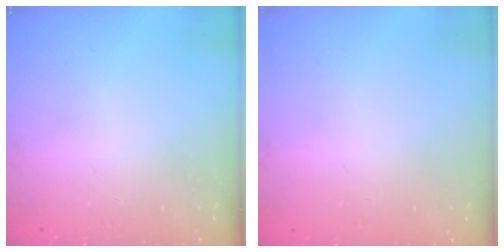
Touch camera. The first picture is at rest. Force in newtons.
{"total": 0.0}